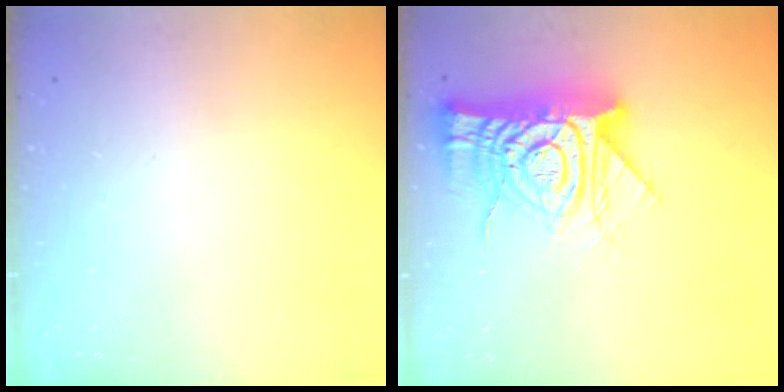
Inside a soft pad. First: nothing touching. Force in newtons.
{"total": 18.4, "press": 18.3, "slide": 1.8}